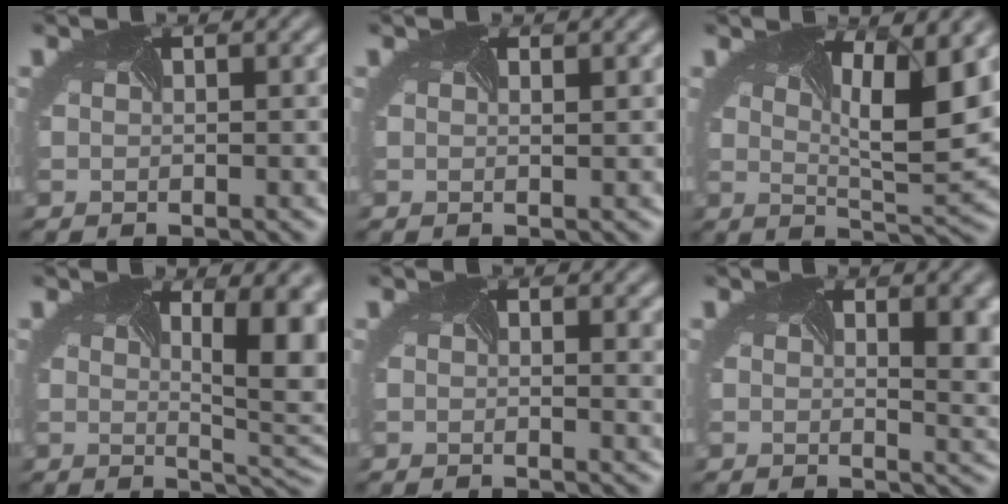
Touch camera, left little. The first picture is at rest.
{"total": 0.6, "force": [0.5, 0.2, 0.4], "torque": [0.002, 0.005, -0.007]}
{"total": 7.1, "force": [2.4, 1.9, 6.4], "torque": [-0.084, -0.003, 0.036]}
{"total": 10.3, "force": [2.2, 4.1, 9.2], "torque": [-0.094, 0.007, 0.024]}
{"total": 4.2, "force": [1.9, 2.1, 3.2], "torque": [-0.028, 0.007, 0.029]}
{"total": 6.8, "force": [2.0, 3.3, 5.7], "torque": [-0.050, -0.003, 0.032]}